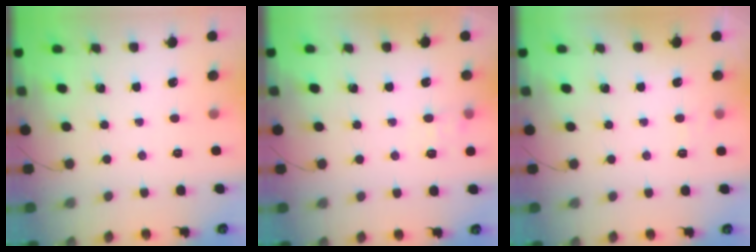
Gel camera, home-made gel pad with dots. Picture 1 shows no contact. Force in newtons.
{"total": 7.3, "press": 7.0, "slide": 2.0}
{"total": 3.0, "press": 2.6, "slide": 1.6}